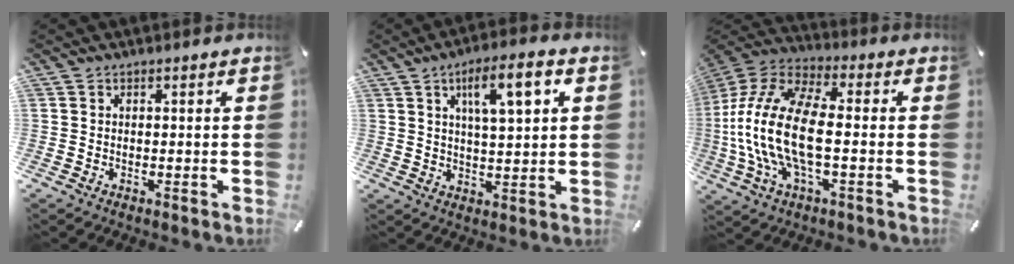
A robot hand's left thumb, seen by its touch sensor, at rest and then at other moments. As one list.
[{"total": 9.7, "force": [4.2, 3.2, 8.1], "torque": [-0.131, -0.004, 0.066]}, {"total": 18.5, "force": [-2.6, 8.7, 16.1], "torque": [-0.352, -0.004, -0.048]}]